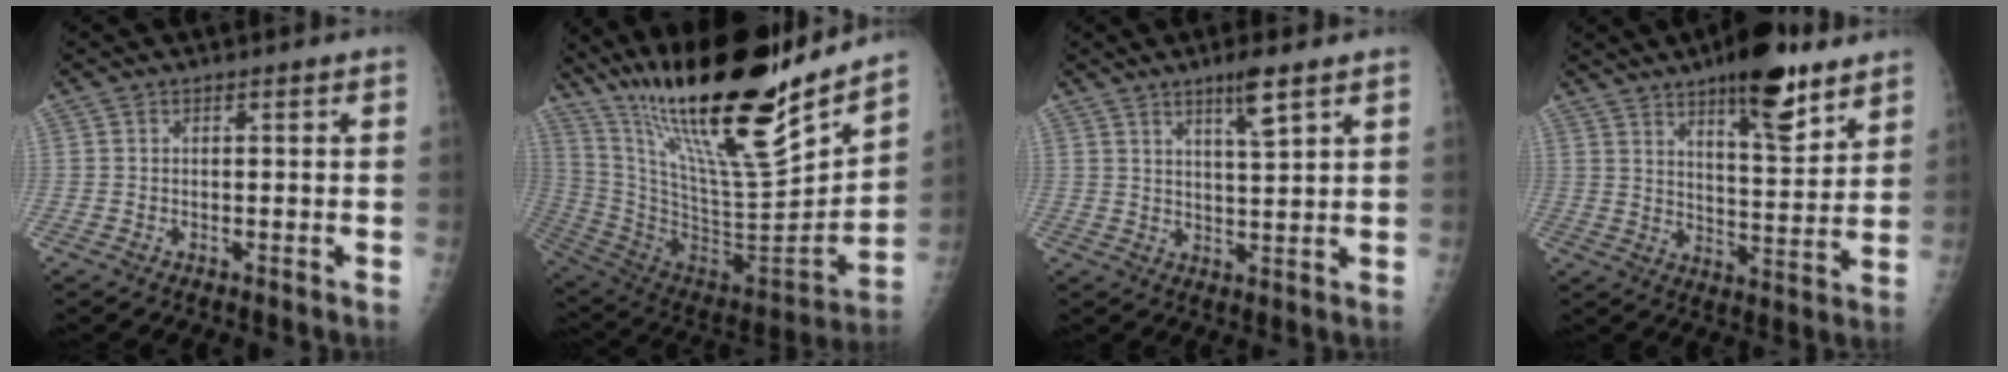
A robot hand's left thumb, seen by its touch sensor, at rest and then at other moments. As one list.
[{"total": 31.4, "force": [23.2, 5.9, 20.3], "torque": [-0.309, -0.114, 0.402]}, {"total": 5.5, "force": [3.5, 0.5, 4.2], "torque": [-0.071, -0.024, 0.062]}, {"total": 14.1, "force": [9.2, 4.4, 9.7], "torque": [-0.115, -0.057, 0.140]}]